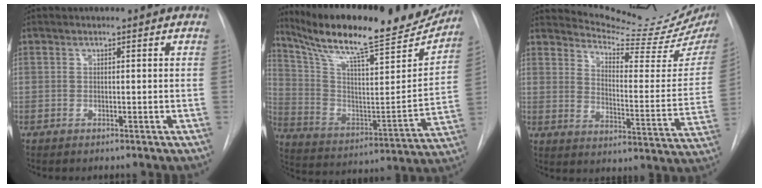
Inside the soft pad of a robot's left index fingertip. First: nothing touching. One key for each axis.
{"total": 27.2, "fx": 23.1, "fy": 3.9, "fz": 13.7, "tx": -0.237, "ty": -0.034, "tz": 0.342}
{"total": 17.6, "fx": 16.5, "fy": -0.5, "fz": 5.9, "tx": -0.091, "ty": -0.106, "tz": 0.212}